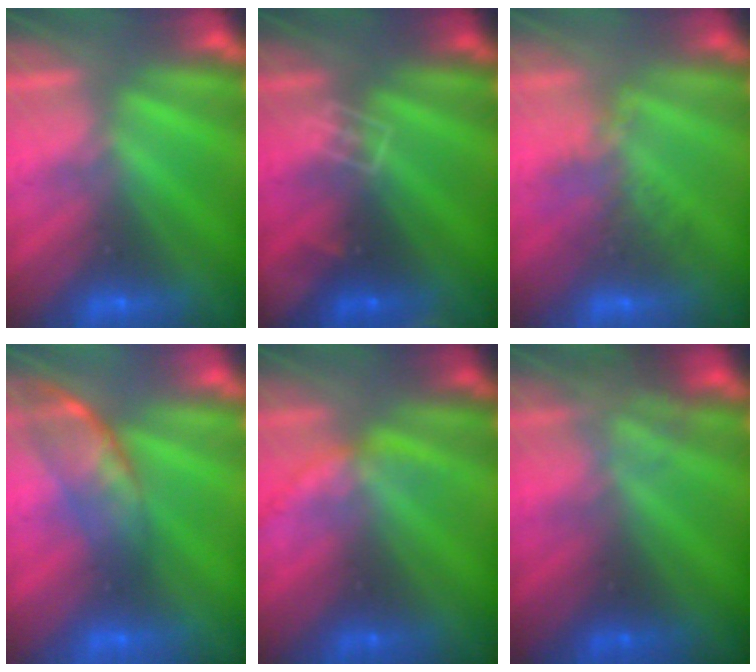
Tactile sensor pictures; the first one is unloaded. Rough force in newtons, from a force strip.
{"total": 2.9}
{"total": 2.4}
{"total": 2.6}
{"total": 1.9}
{"total": 2.3}